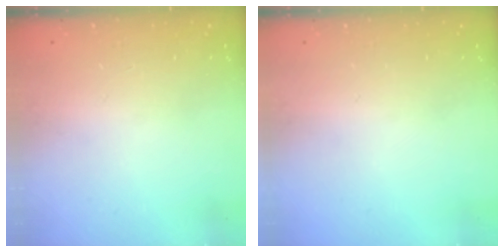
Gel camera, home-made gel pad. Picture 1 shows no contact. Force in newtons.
{"total": 0.0}